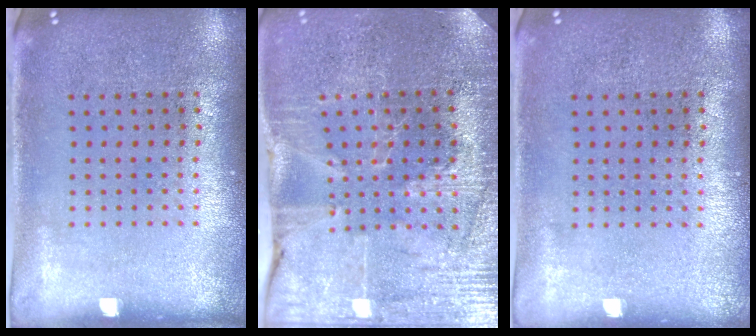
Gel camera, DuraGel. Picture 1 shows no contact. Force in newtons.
{"total": 3.2, "press": 3.1, "slide": 0.4}
{"total": 0.0}